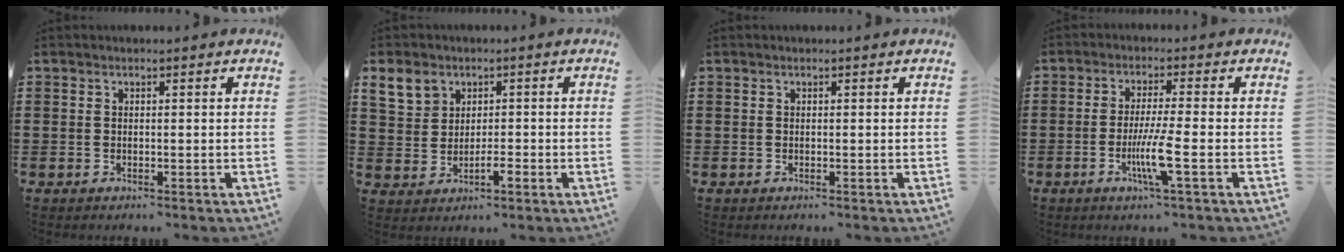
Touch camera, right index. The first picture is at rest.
{"total": 5.3, "force": [1.3, 4.3, 2.9], "torque": [-0.073, 0.016, 0.026]}
{"total": 0.0}
{"total": 6.4, "force": [-2.0, -0.1, 6.1], "torque": [-0.123, -0.021, -0.041]}